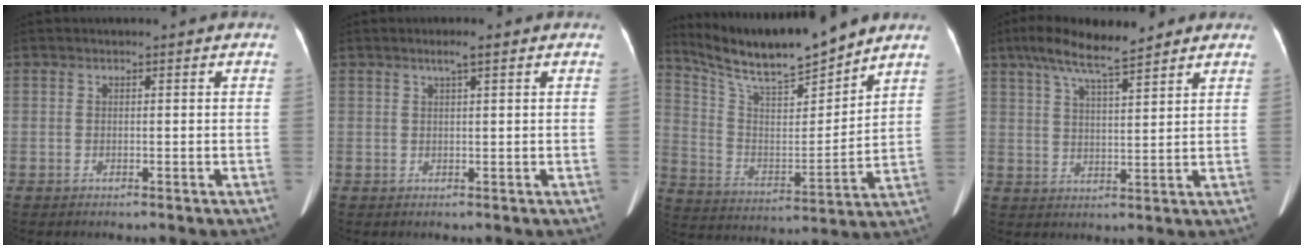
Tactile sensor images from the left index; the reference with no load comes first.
{"total": 1.8, "force": [1.1, -0.1, 1.5], "torque": [-0.029, 0.004, 0.019]}
{"total": 15.5, "force": [13.8, 1.2, 6.9], "torque": [-0.139, -0.003, 0.253]}
{"total": 10.2, "force": [7.7, 1.6, 6.6], "torque": [-0.114, 0.027, 0.131]}